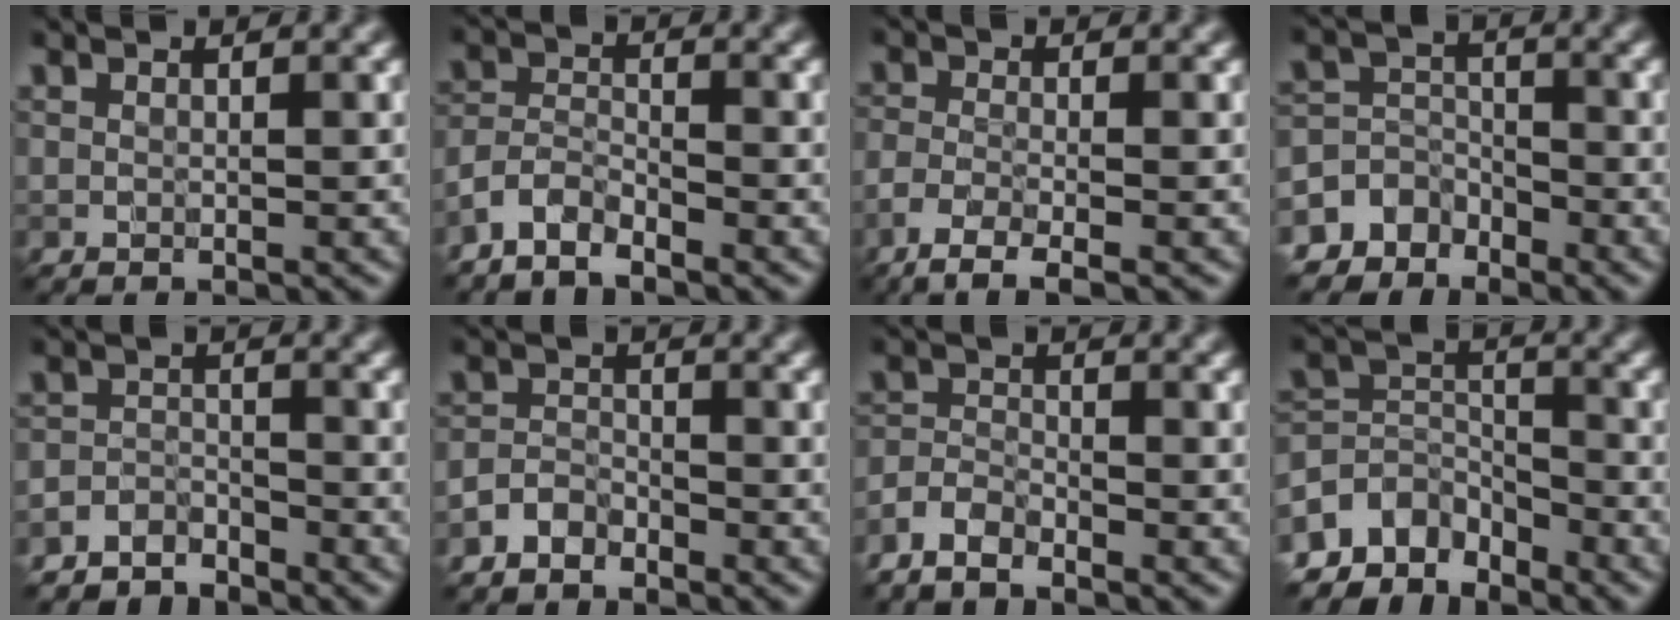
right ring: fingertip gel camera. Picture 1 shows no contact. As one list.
[{"total": 2.5, "force": [-2.2, 0.6, 0.9], "torque": [-0.018, 0.007, -0.054]}, {"total": 2.9, "force": [-2.0, 0.5, 2.0], "torque": [-0.041, -0.006, -0.049]}, {"total": 4.5, "force": [-3.5, 2.9, -0.3], "torque": [0.032, 0.004, -0.070]}, {"total": 3.1, "force": [-2.9, 1.0, 0.0], "torque": [0.007, 0.003, -0.064]}, {"total": 2.0, "force": [-1.6, 1.0, 0.4], "torque": [-0.003, 0.008, -0.036]}, {"total": 2.1, "force": [-1.9, 0.6, 0.7], "torque": [-0.013, 0.003, -0.047]}, {"total": 4.8, "force": [-3.8, 2.7, 1.1], "torque": [-0.007, 0.001, -0.083]}]